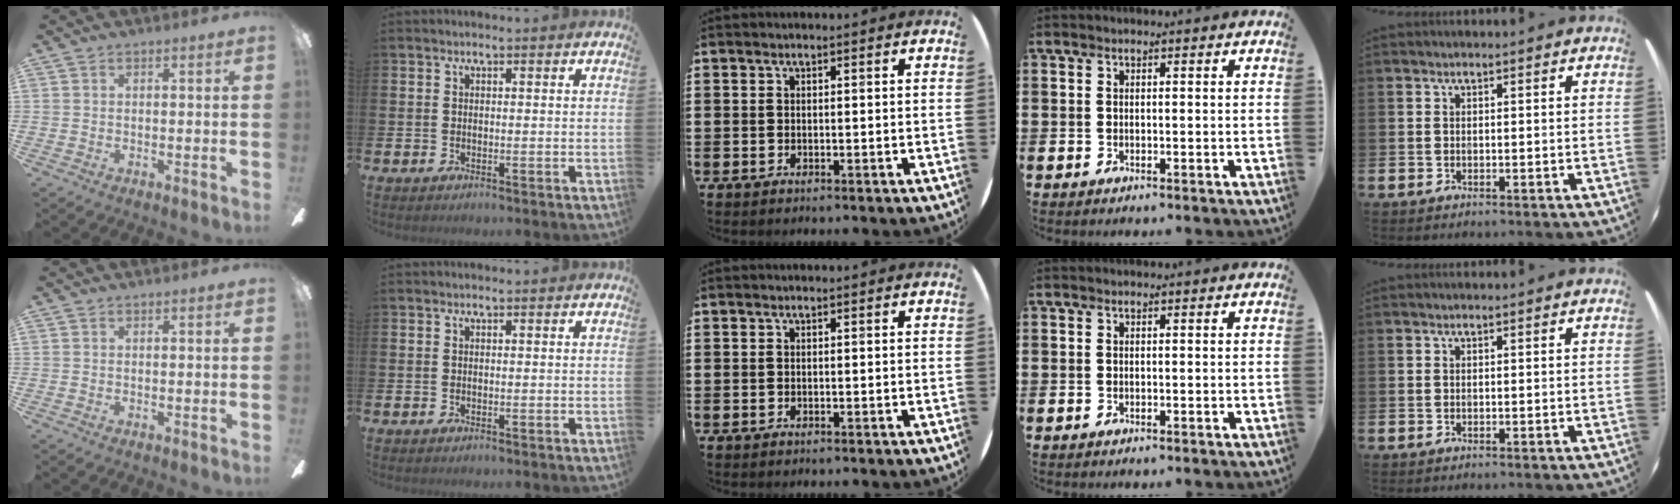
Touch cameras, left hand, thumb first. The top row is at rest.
{}